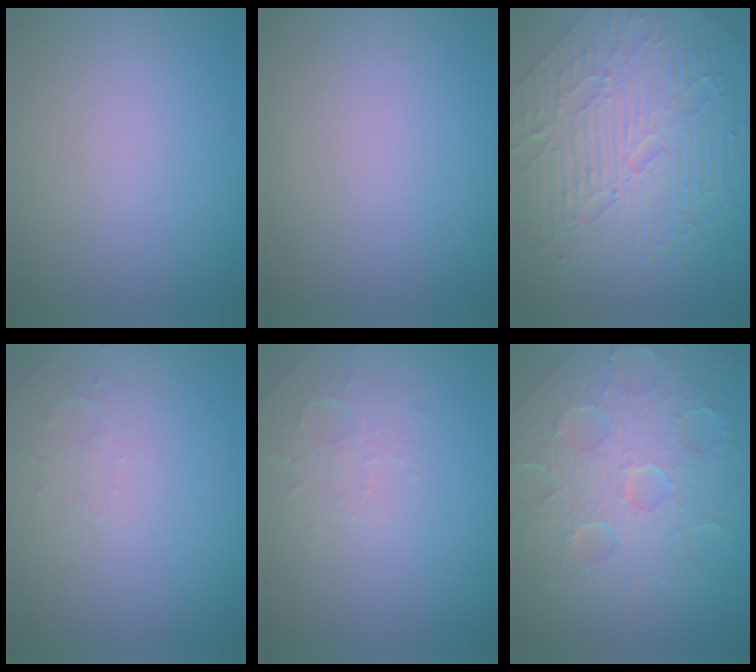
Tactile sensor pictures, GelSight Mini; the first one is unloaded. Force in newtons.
{"total": 0.0}
{"total": 10.0, "press": 6.7, "slide": 7.5}
{"total": 1.2, "press": 1.2, "slide": 0.3}
{"total": 1.8, "press": 1.7, "slide": 0.4}
{"total": 8.4, "press": 5.7, "slide": 6.1}